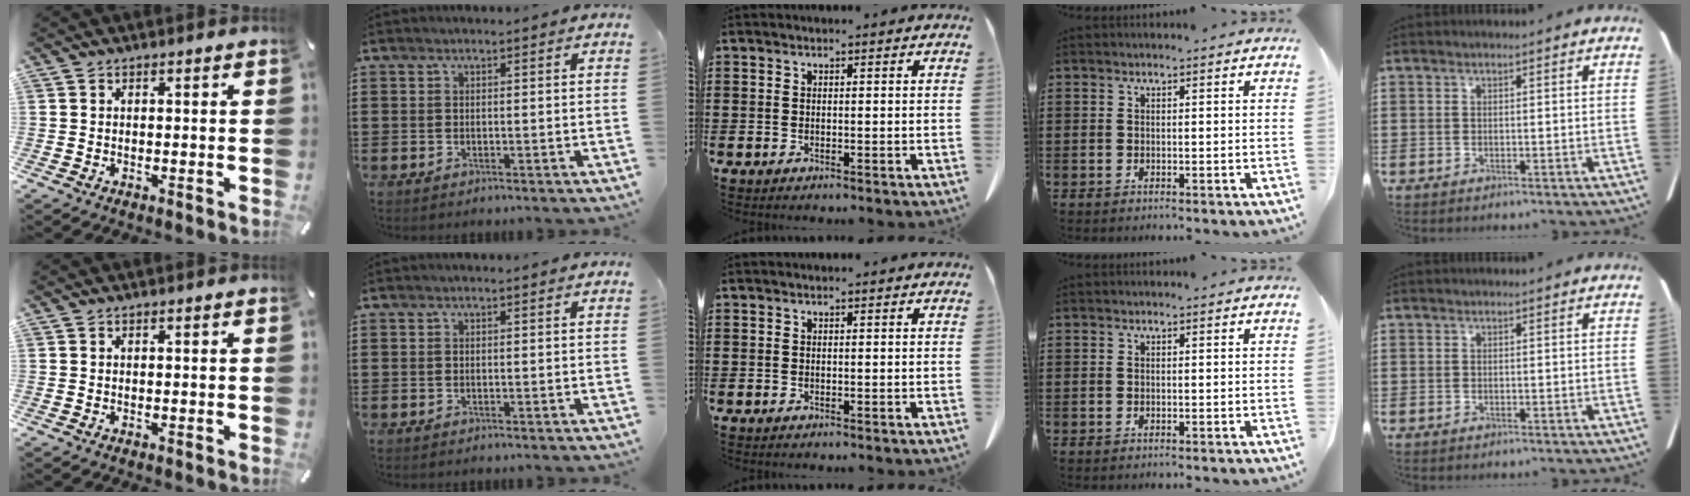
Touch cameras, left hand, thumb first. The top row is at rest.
{}